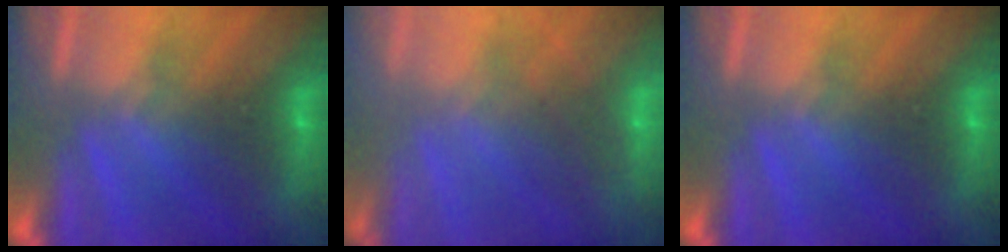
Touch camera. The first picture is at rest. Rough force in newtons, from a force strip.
{"total": 5.6}
{"total": 0.0}